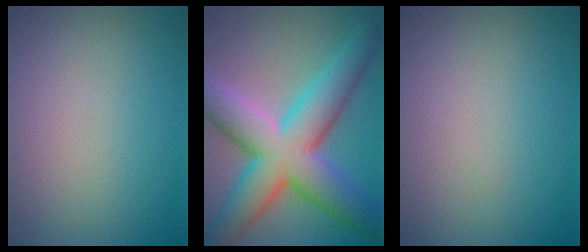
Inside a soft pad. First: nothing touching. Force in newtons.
{"total": 11.1, "press": 11.1, "slide": 0.5}
{"total": 0.0}